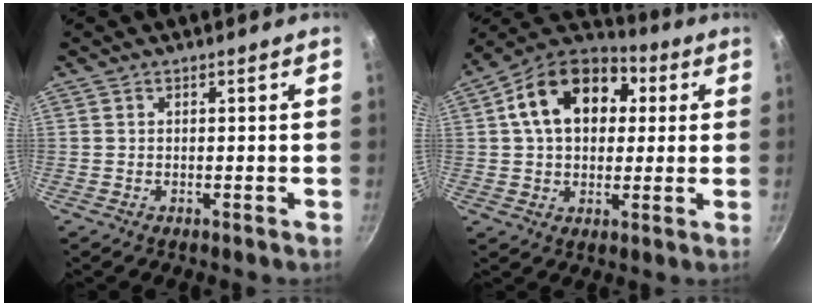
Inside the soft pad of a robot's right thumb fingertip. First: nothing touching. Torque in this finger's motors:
{"motor_torque": [0.74, 3.75, 1.32, 0.07, 0.15]}